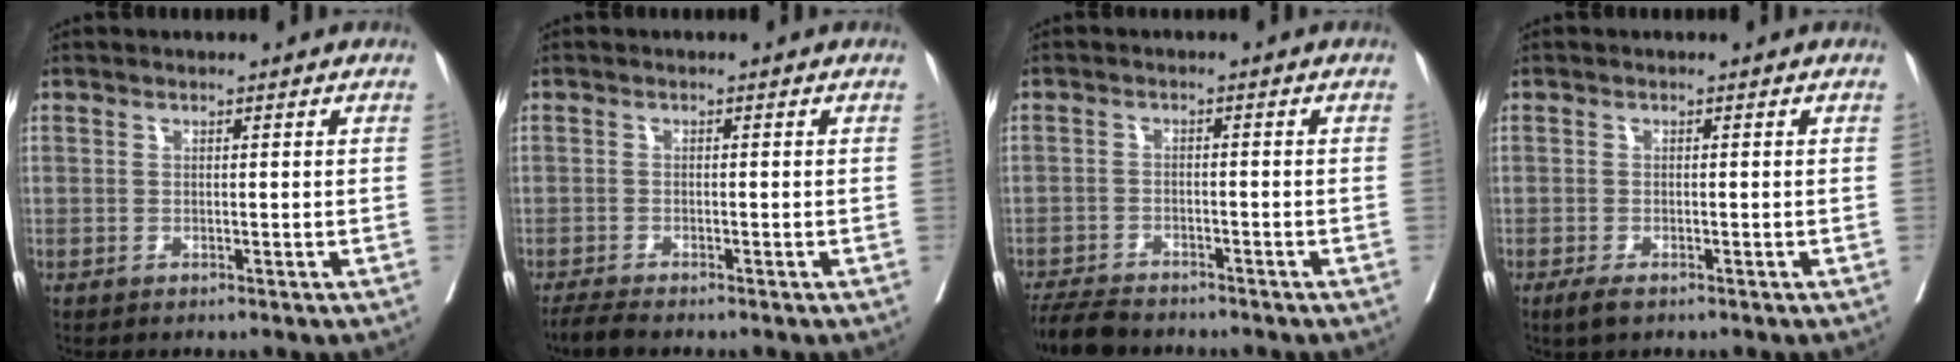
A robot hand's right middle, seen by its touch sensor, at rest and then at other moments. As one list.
[{"total": 2.3, "force": [-2.1, 0.0, 1.1], "torque": [-0.024, -0.008, -0.040]}, {"total": 6.1, "force": [-5.6, 1.4, 1.8], "torque": [-0.026, -0.015, -0.097]}, {"total": 2.2, "force": [-1.4, 0.7, 1.5], "torque": [-0.032, -0.006, -0.023]}]